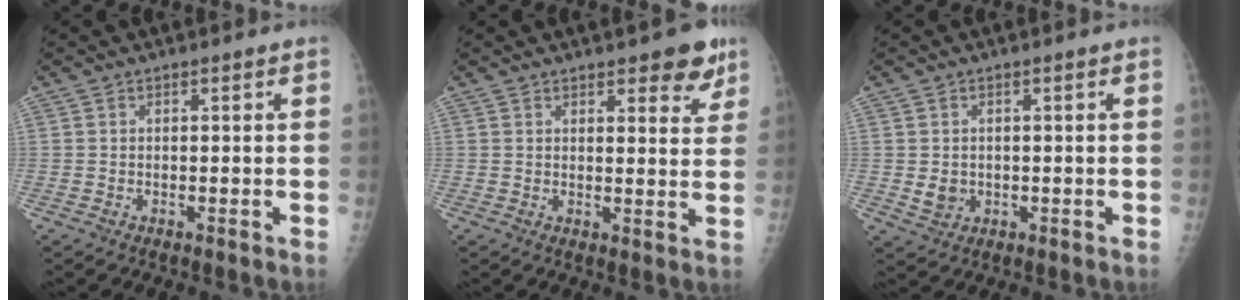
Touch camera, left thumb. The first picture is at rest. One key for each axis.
{"total": 6.7, "fx": 4.4, "fy": 2.4, "fz": 4.5, "tx": -0.029, "ty": -0.023, "tz": 0.053}
{"total": 2.9, "fx": -0.1, "fy": 2.5, "fz": 1.4, "tx": -0.017, "ty": -0.002, "tz": 0.008}